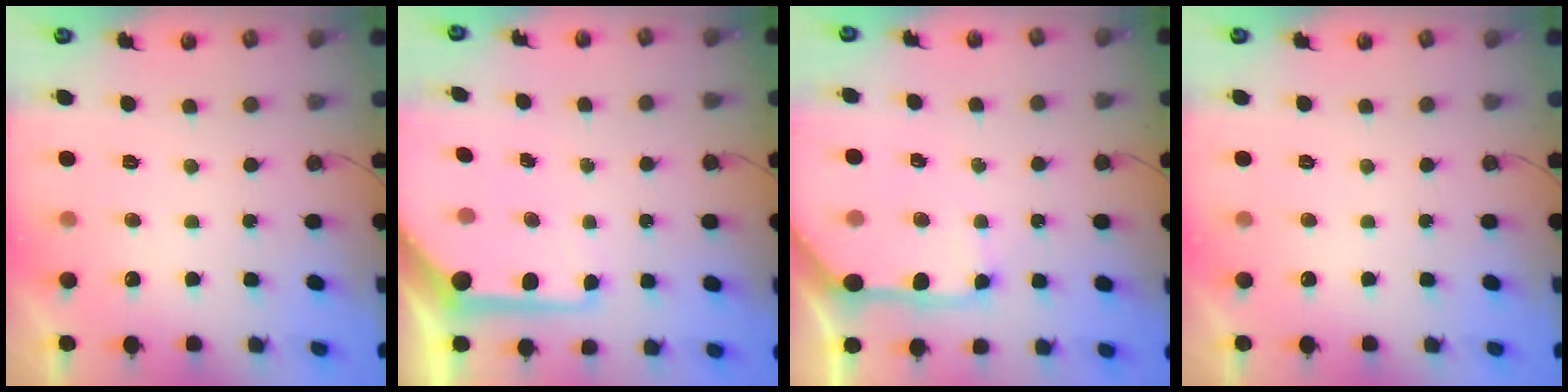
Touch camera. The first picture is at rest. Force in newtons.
{"total": 9.7, "press": 9.6, "slide": 1.1}
{"total": 11.0, "press": 10.9, "slide": 1.5}
{"total": 0.0}